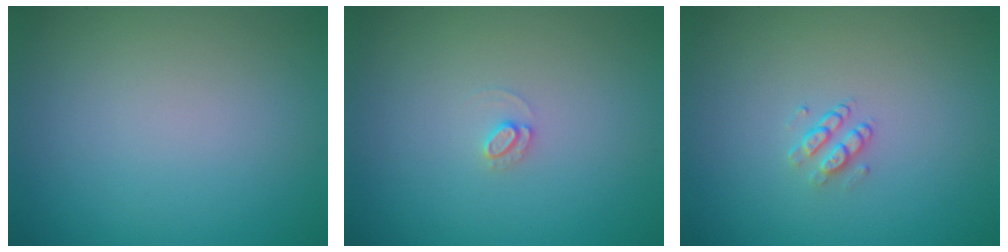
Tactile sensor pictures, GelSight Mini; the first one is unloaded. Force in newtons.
{"total": 0.9, "press": 0.9, "slide": 0.1}
{"total": 1.4, "press": 1.0, "slide": 1.0}